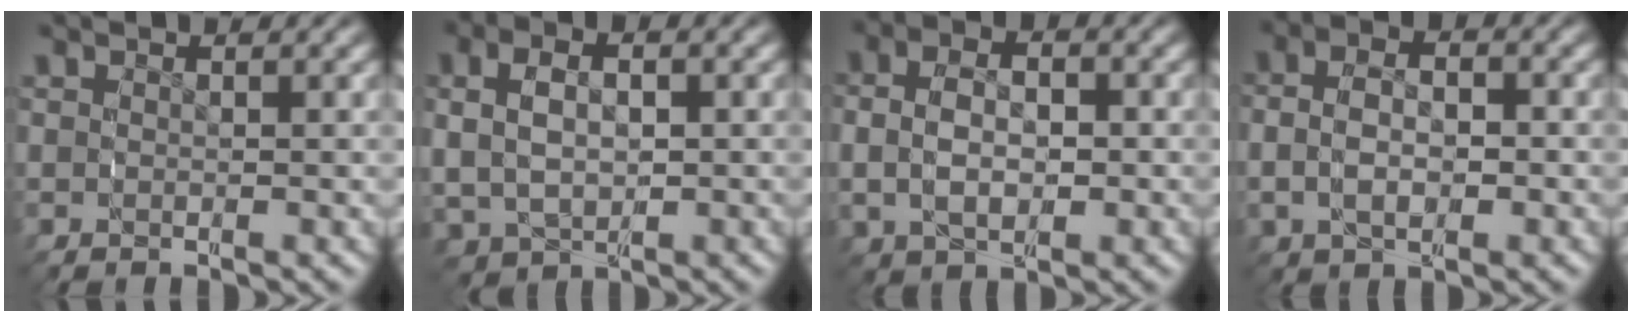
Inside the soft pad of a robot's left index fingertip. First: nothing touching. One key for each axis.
{"total": 5.4, "fx": 0.2, "fy": 4.2, "fz": 3.4, "tx": -0.085, "ty": -0.015, "tz": 0.019}
{"total": 4.9, "fx": 0.0, "fy": 3.5, "fz": 3.4, "tx": -0.073, "ty": -0.002, "tz": 0.005}
{"total": 4.3, "fx": -0.2, "fy": 3.1, "fz": 3.1, "tx": -0.068, "ty": -0.001, "tz": -0.002}